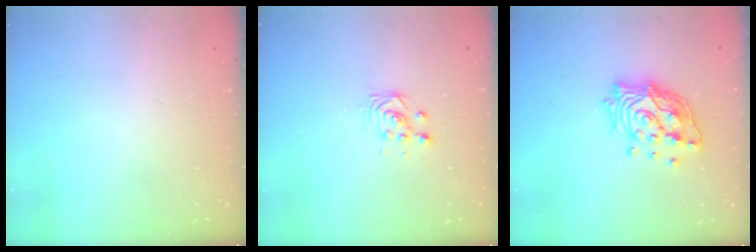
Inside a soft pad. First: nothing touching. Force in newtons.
{"total": 2.9, "press": 2.9, "slide": 0.4}
{"total": 15.5, "press": 15.4, "slide": 0.9}